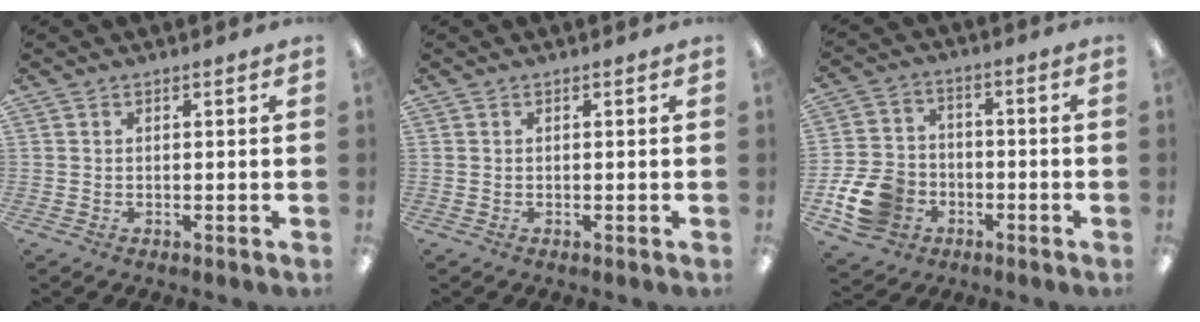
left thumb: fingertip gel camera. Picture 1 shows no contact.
{"total": 0.0}
{"total": 12.3, "force": [-5.1, 9.6, 5.7], "torque": [-0.135, 0.041, -0.086]}